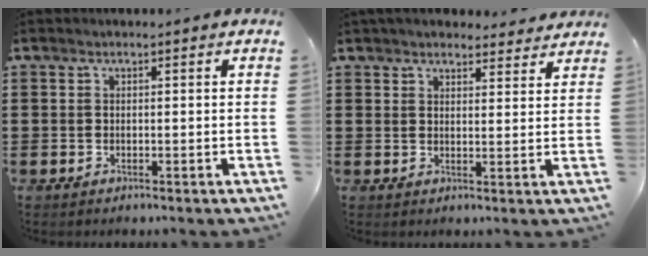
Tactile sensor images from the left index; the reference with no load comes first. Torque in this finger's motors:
{"motor_torque": [1.98, -0.16, 1.05, 0.10]}